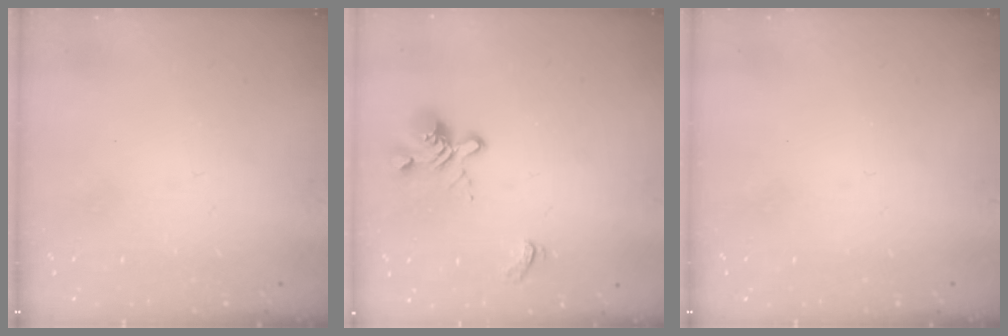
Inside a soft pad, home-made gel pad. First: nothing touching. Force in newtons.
{"total": 2.6, "press": 2.3, "slide": 1.3}
{"total": 0.0}